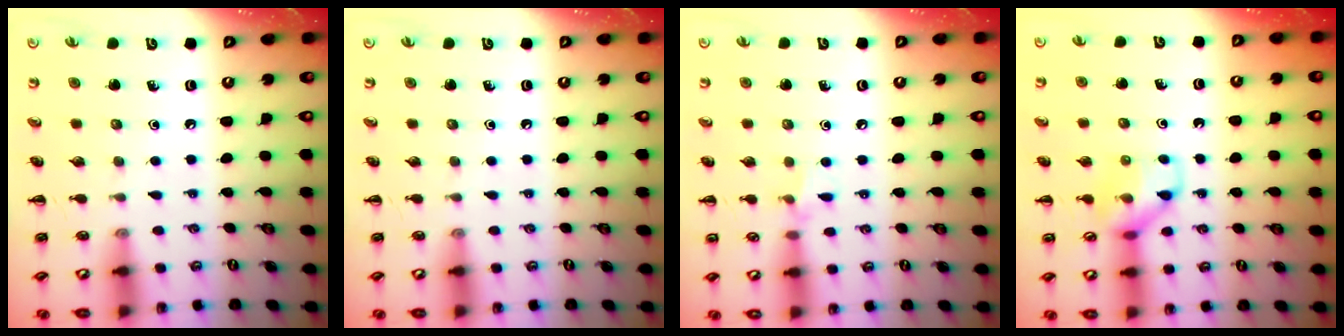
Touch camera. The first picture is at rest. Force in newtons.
{"total": 0.0}
{"total": 5.6, "press": 5.2, "slide": 1.8}
{"total": 9.6, "press": 9.6, "slide": 0.3}